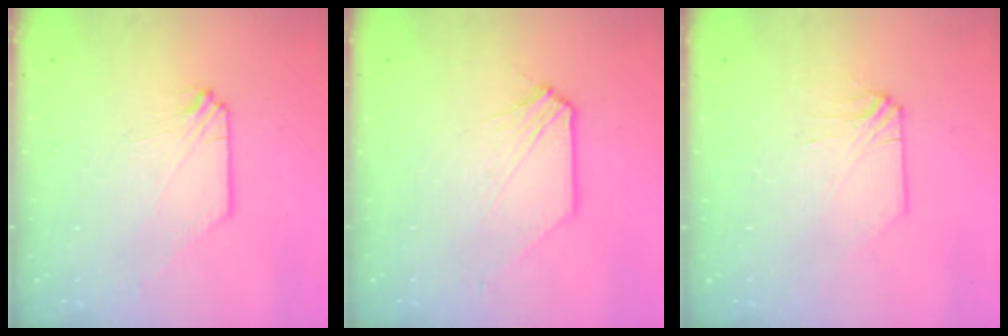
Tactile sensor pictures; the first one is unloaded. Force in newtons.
{"total": 1.6, "press": 1.6, "slide": 0.2}
{"total": 2.8, "press": 2.7, "slide": 0.6}